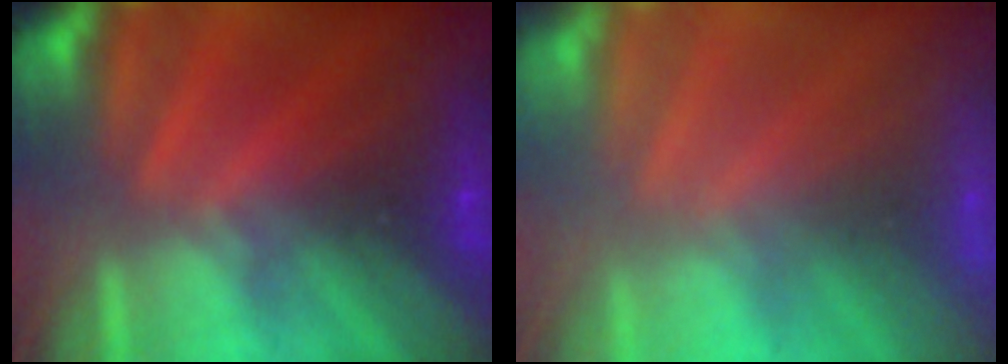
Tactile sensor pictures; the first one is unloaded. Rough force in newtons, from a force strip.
{"total": 6.4}